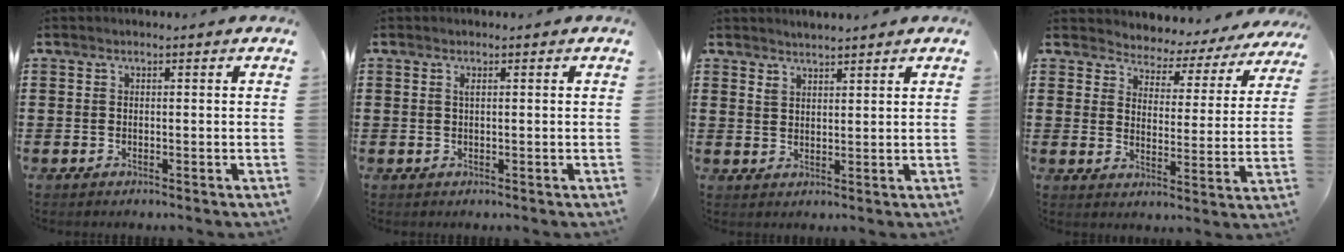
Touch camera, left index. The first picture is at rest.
{"total": 0.8, "force": [0.3, 0.0, 0.7], "torque": [-0.015, -0.001, 0.007]}
{"total": 2.1, "force": [2.0, 0.4, 0.4], "torque": [-0.012, 0.003, 0.039]}
{"total": 3.2, "force": [3.1, 0.6, -0.3], "torque": [-0.019, -0.030, 0.045]}